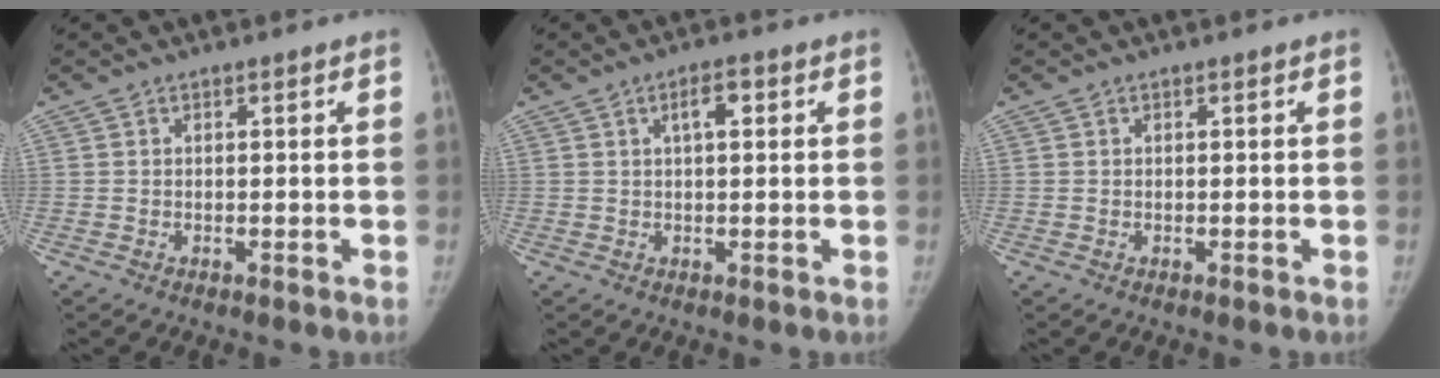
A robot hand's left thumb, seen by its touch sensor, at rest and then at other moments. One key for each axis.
{"total": 3.5, "fx": 1.2, "fy": 1.4, "fz": 3.0, "tx": -0.046, "ty": 0.005, "tz": 0.018}
{"total": 0.0}